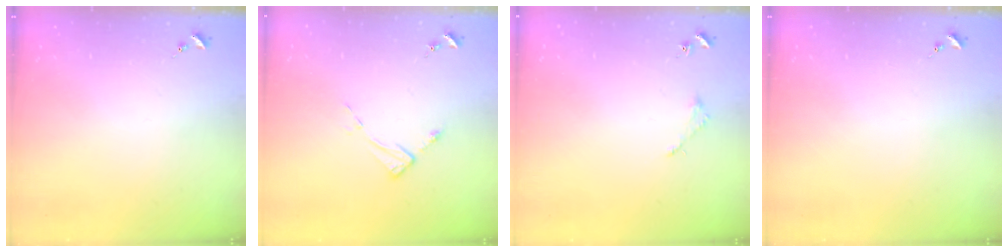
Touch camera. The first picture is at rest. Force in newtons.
{"total": 5.4, "press": 5.3, "slide": 0.5}
{"total": 2.0, "press": 2.0, "slide": 0.2}
{"total": 0.0}